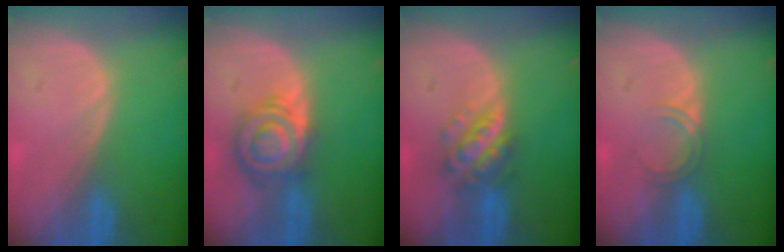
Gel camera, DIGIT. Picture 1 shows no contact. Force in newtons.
{"total": 7.0, "press": 7.0, "slide": 0.2}
{"total": 6.0, "press": 5.3, "slide": 2.8}
{"total": 2.0, "press": 2.0, "slide": 0.2}